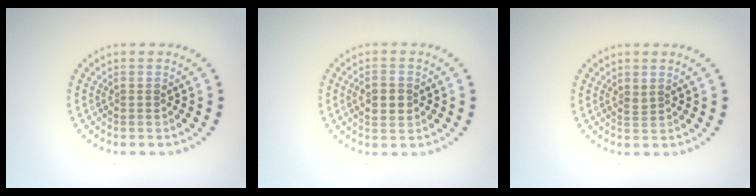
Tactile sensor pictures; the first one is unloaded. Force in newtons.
{"total": 2.6, "press": 2.6, "slide": 0.1}
{"total": 0.6, "press": 0.5, "slide": 0.3}